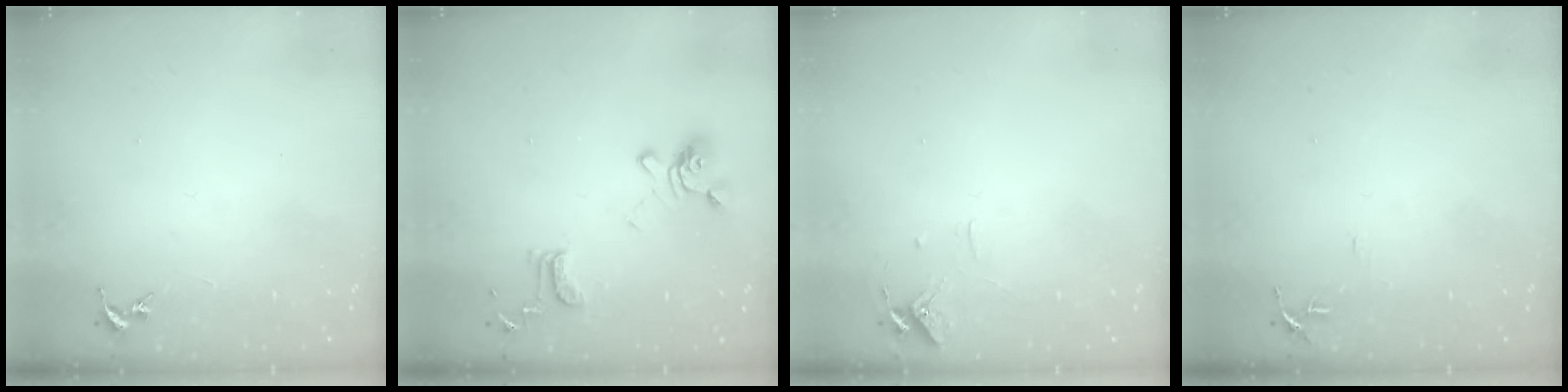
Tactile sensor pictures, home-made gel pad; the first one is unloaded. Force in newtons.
{"total": 14.3, "press": 14.3, "slide": 1.3}
{"total": 6.2, "press": 6.2, "slide": 0.5}
{"total": 4.7, "press": 4.7, "slide": 0.5}